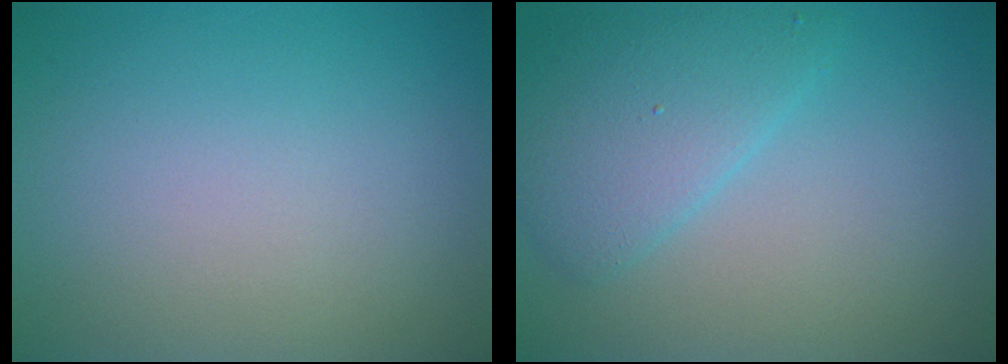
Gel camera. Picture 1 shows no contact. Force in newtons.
{"total": 3.9, "press": 3.9, "slide": 0.2}